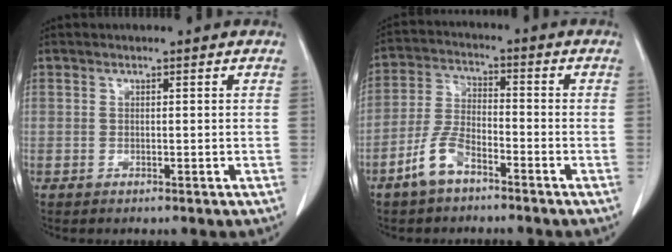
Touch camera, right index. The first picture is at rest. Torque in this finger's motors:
{"motor_torque": [-0.12, 0.02, -0.07, -0.04]}